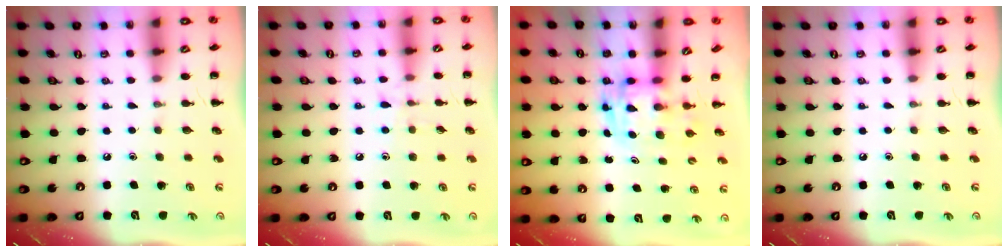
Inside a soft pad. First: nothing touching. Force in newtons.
{"total": 6.7, "press": 6.4, "slide": 2.0}
{"total": 2.8, "press": 2.7, "slide": 0.5}
{"total": 0.0}